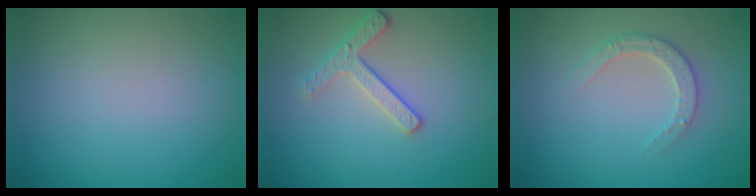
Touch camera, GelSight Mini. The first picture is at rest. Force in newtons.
{"total": 2.5, "press": 2.4, "slide": 0.7}
{"total": 2.4, "press": 2.3, "slide": 0.5}